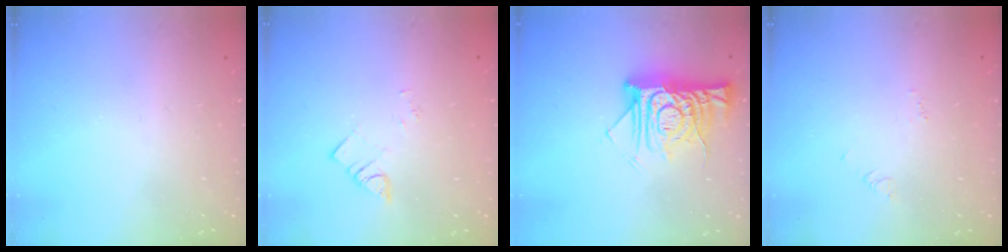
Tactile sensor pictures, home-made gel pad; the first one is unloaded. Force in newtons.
{"total": 2.2, "press": 2.2, "slide": 0.2}
{"total": 14.7, "press": 14.6, "slide": 1.8}
{"total": 2.7, "press": 2.7, "slide": 0.2}